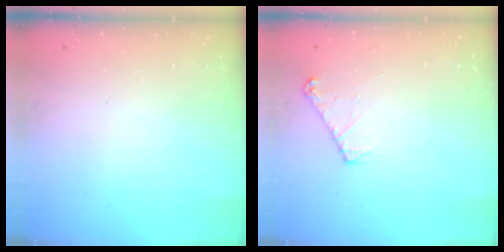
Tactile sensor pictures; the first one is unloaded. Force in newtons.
{"total": 6.0, "press": 6.0, "slide": 0.7}